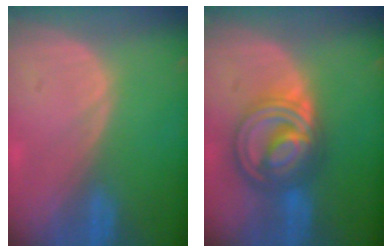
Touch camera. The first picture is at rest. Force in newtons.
{"total": 9.0, "press": 9.0, "slide": 0.7}